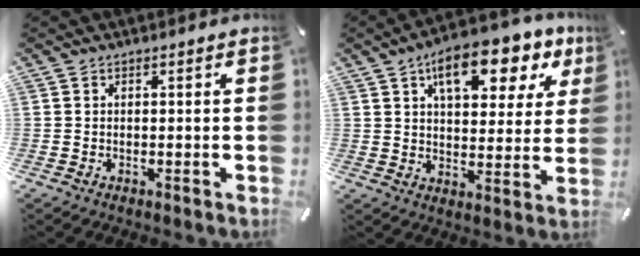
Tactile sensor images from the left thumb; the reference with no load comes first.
{"total": 14.3, "force": [8.4, 7.1, 9.1], "torque": [-0.111, -0.043, 0.136]}